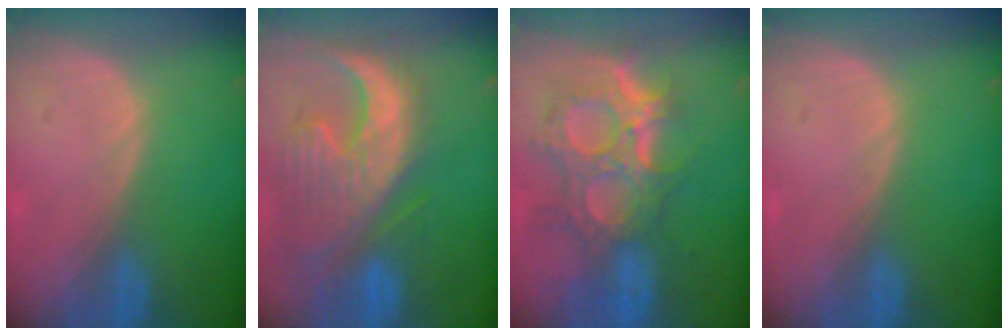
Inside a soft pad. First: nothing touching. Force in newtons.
{"total": 13.3, "press": 11.3, "slide": 7.0}
{"total": 11.9, "press": 10.7, "slide": 5.3}
{"total": 0.0}